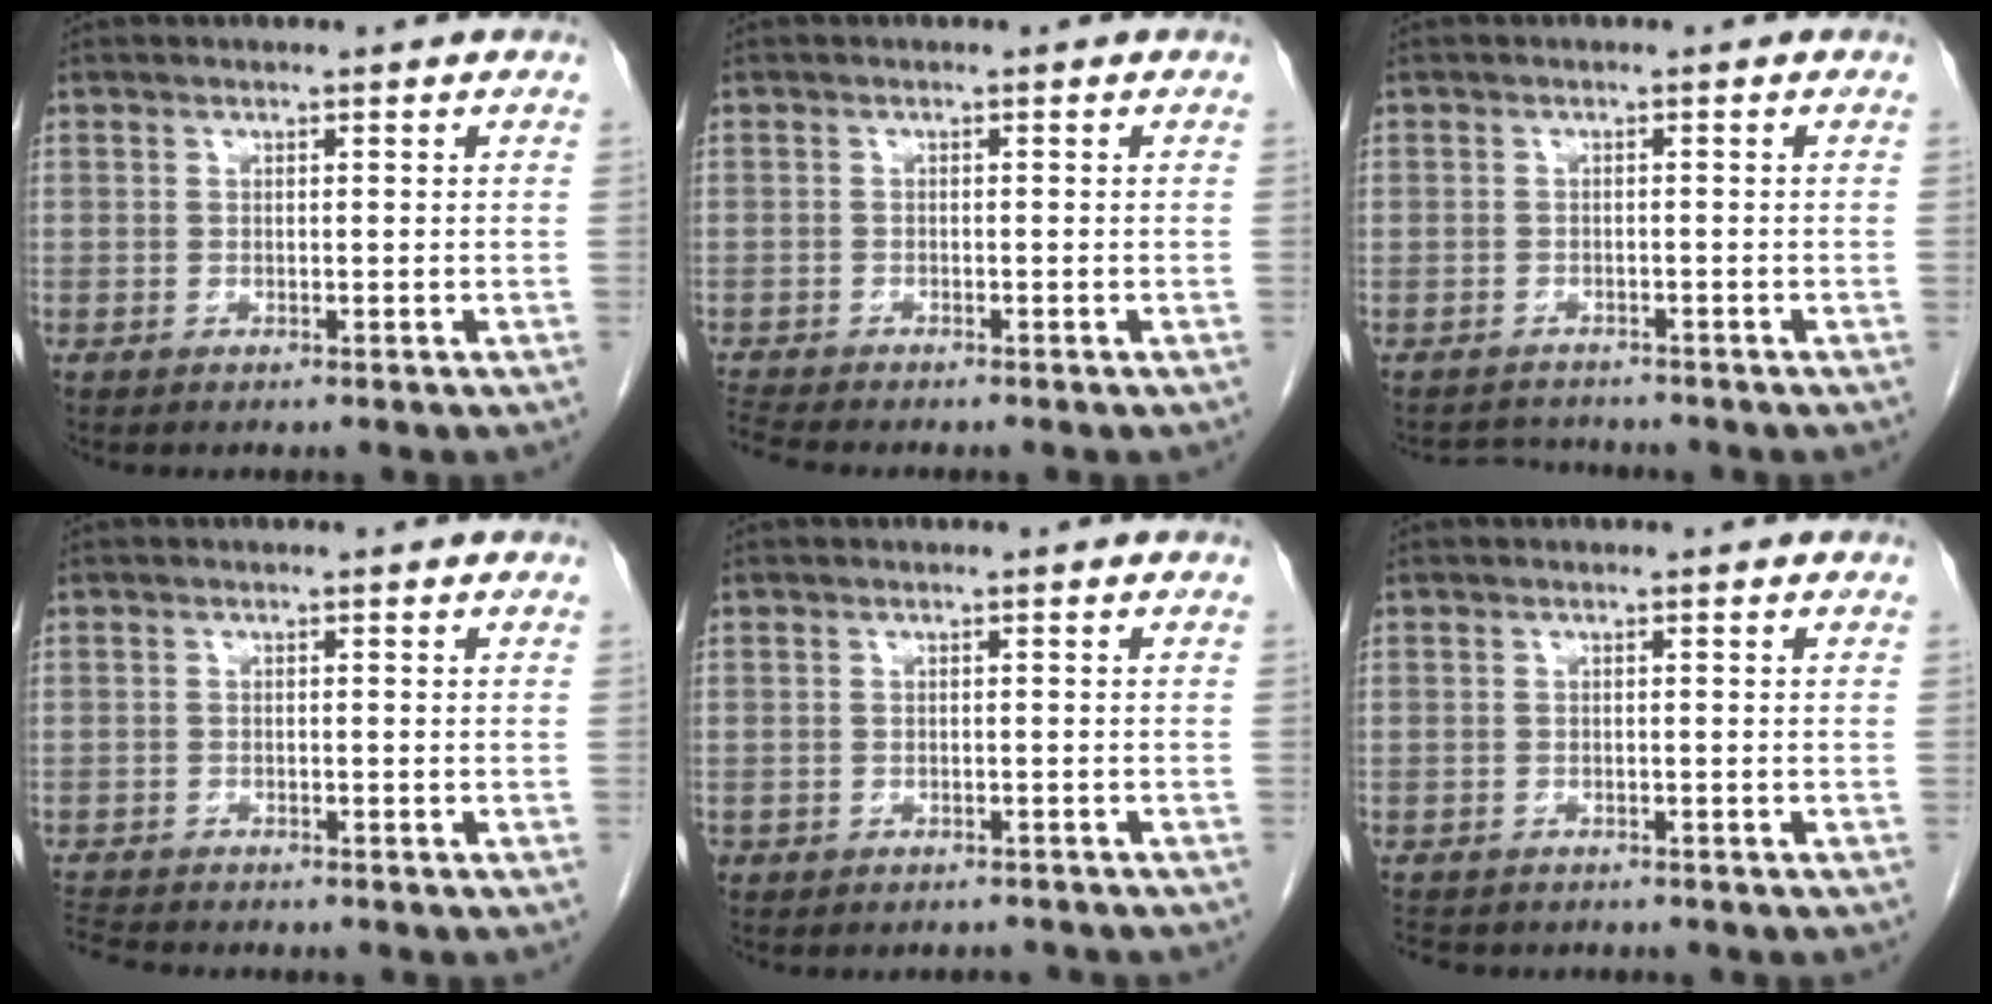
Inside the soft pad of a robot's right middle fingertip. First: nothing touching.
{"total": 2.9, "force": [-2.8, -0.1, 0.6], "torque": [-0.021, -0.017, -0.051]}
{"total": 2.9, "force": [-2.8, 0.8, -0.5], "torque": [0.003, -0.010, -0.046]}
{"total": 5.1, "force": [-4.8, 0.8, 1.4], "torque": [-0.030, -0.015, -0.082]}
{"total": 3.6, "force": [-3.2, 1.7, 0.2], "torque": [-0.003, 0.007, -0.043]}
{"total": 6.7, "force": [-5.8, 2.6, 2.1], "torque": [-0.039, -0.002, -0.076]}